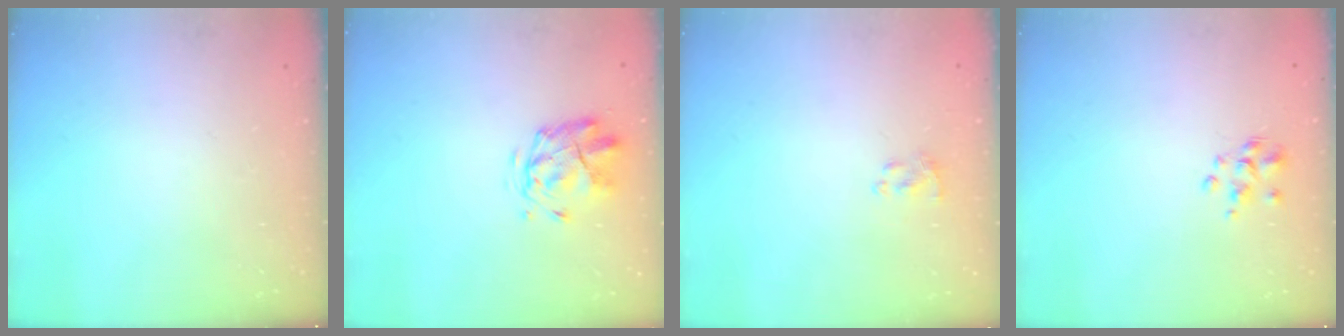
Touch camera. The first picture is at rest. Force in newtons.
{"total": 2.7, "press": 2.4, "slide": 1.2}
{"total": 1.1, "press": 1.0, "slide": 0.5}
{"total": 1.9, "press": 1.7, "slide": 0.7}